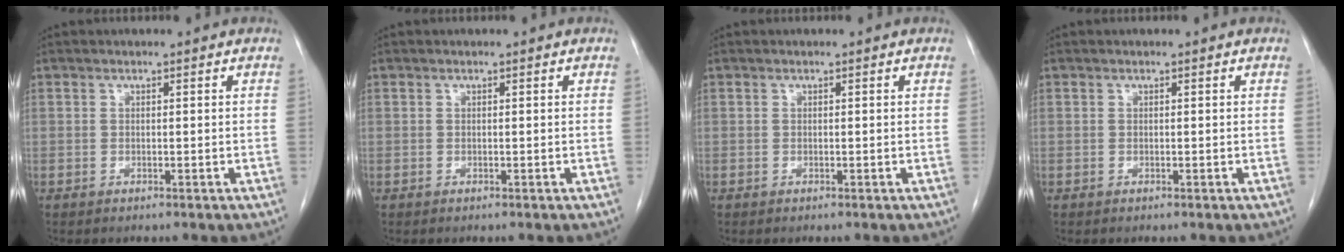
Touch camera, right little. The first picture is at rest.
{"total": 0.0}
{"total": 0.0}
{"total": 0.0}